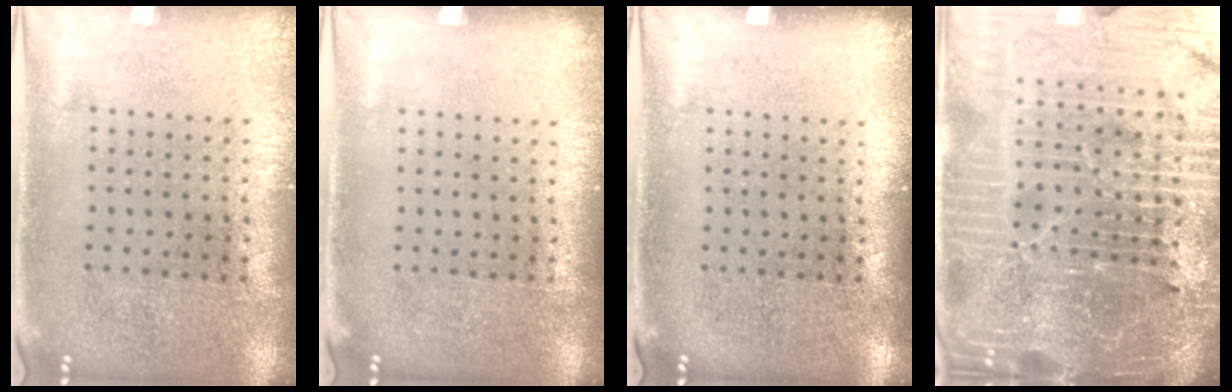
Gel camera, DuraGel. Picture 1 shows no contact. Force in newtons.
{"total": 0.0}
{"total": 0.0}
{"total": 6.5, "press": 5.8, "slide": 3.0}